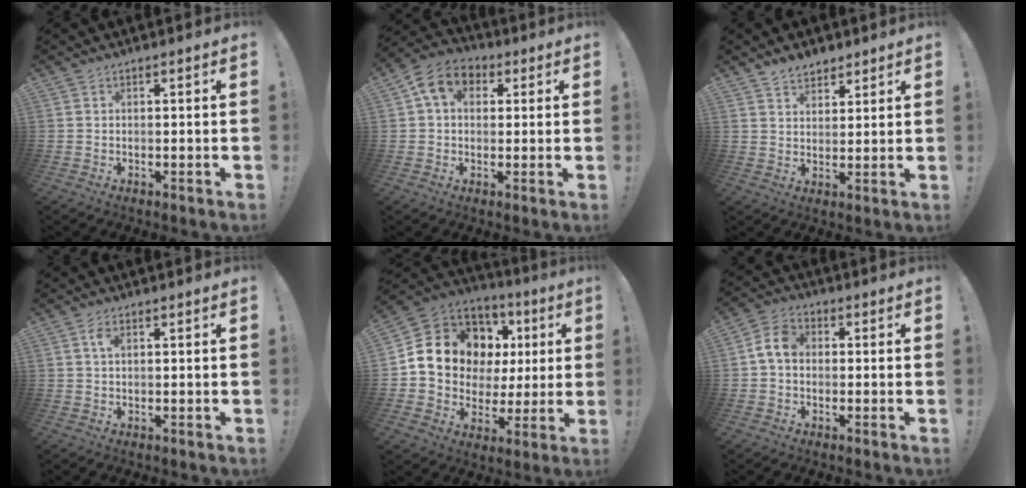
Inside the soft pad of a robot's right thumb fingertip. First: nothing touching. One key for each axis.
{"total": 9.6, "fx": 3.3, "fy": 7.1, "fz": 5.6, "tx": -0.089, "ty": 0.000, "tz": 0.065}
{"total": 5.4, "fx": 4.5, "fy": 2.8, "fz": 1.0, "tx": -0.008, "ty": -0.028, "tz": 0.084}
{"total": 2.5, "fx": 0.8, "fy": 1.1, "fz": 2.1, "tx": -0.038, "ty": 0.001, "tz": 0.013}
{"total": 14.2, "fx": 4.4, "fy": 11.9, "fz": 6.3, "tx": -0.086, "ty": -0.026, "tz": 0.103}
{"total": 7.0, "fx": -0.2, "fy": 4.9, "fz": 4.9, "tx": -0.097, "ty": 0.025, "tz": 0.004}